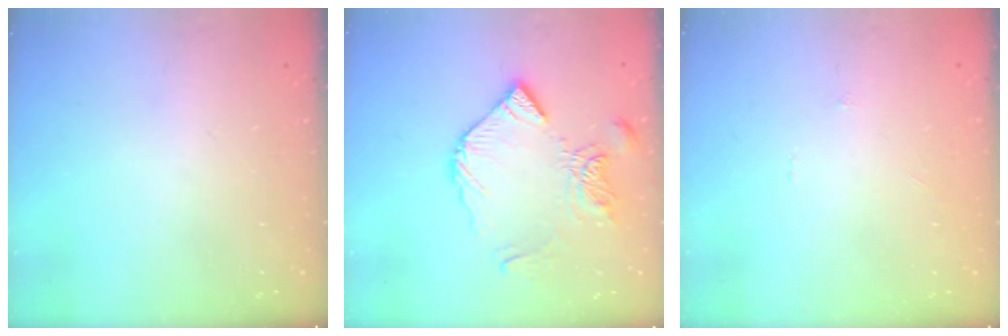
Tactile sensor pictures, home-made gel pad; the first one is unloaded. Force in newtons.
{"total": 13.1, "press": 13.0, "slide": 1.1}
{"total": 0.0}